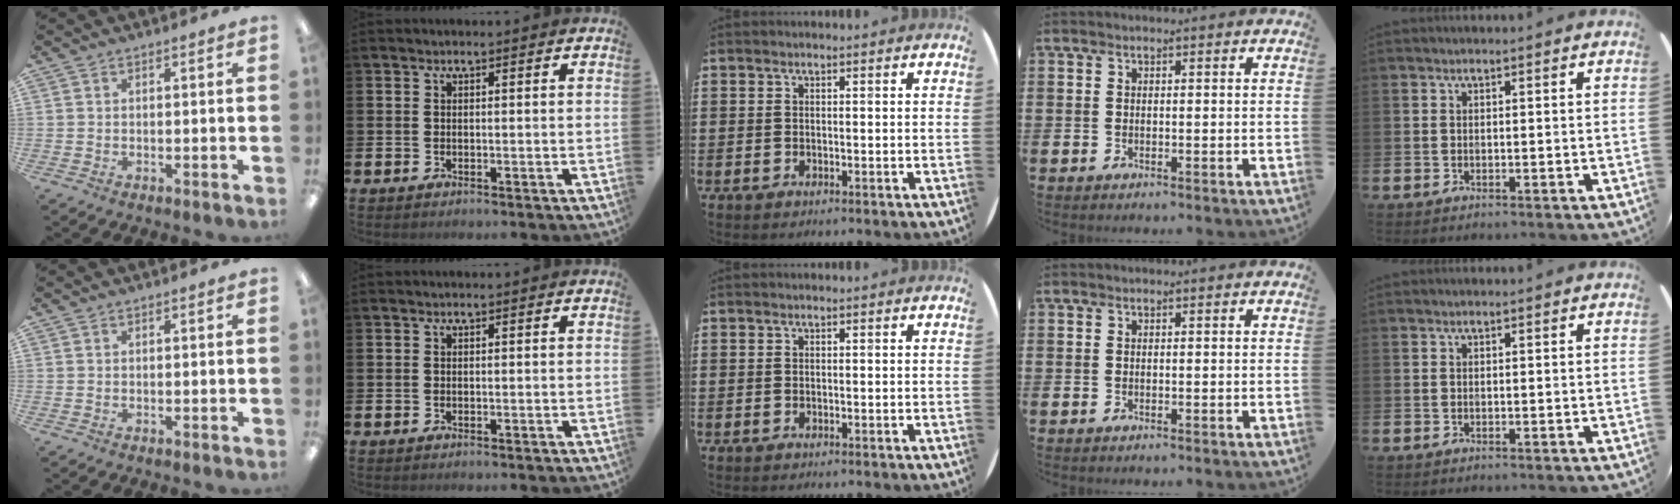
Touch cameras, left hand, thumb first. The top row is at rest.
{}